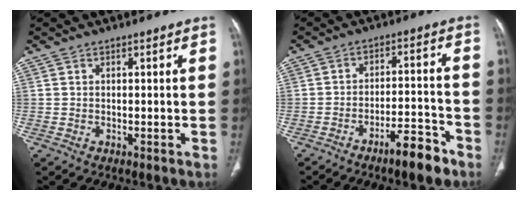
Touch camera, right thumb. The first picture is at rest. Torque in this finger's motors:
{"motor_torque": [1.29, 1.34, -0.15, 0.04, 0.22]}